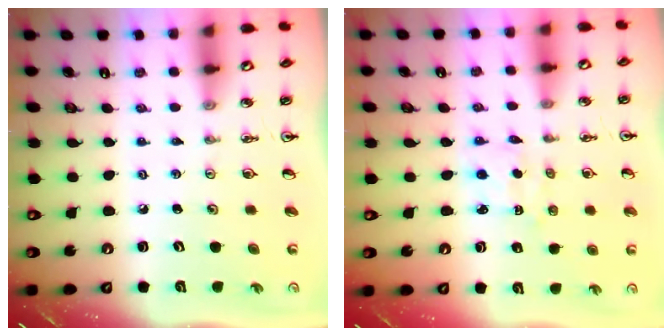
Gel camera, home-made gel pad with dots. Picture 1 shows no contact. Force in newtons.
{"total": 1.6, "press": 1.4, "slide": 0.7}